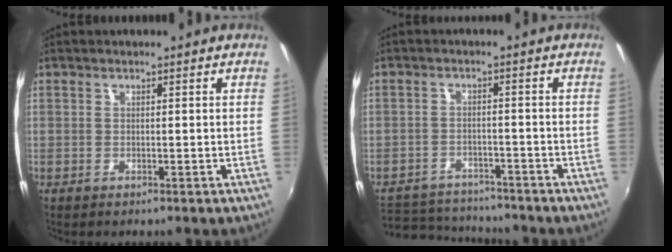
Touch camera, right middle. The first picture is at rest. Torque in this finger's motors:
{"motor_torque": [0.05, -0.51, -0.42, -0.05]}